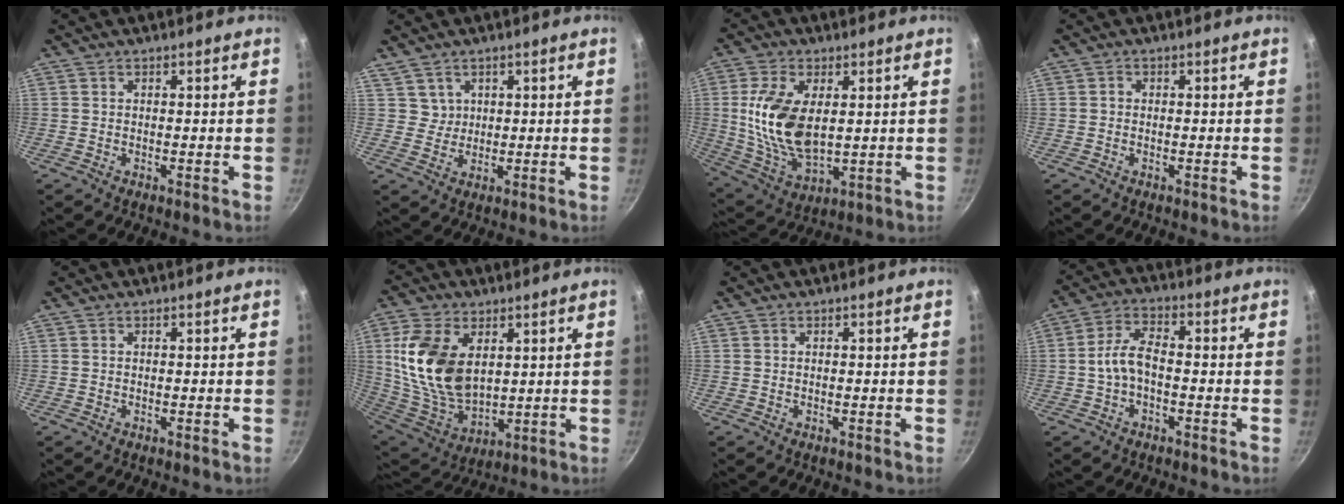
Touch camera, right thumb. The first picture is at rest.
{"total": 2.9, "force": [1.7, 2.4, 0.4], "torque": [0.012, 0.001, 0.033]}
{"total": 15.0, "force": [2.2, 8.2, 12.4], "torque": [-0.235, -0.017, 0.051]}
{"total": 0.5, "force": [-0.1, 0.5, 0.2], "torque": [0.000, 0.003, -0.004]}
{"total": 0.0}
{"total": 18.0, "force": [4.4, 11.2, 13.4], "torque": [-0.245, -0.030, 0.100]}
{"total": 0.0}
{"total": 9.0, "force": [-0.7, 4.9, 7.5], "torque": [-0.132, 0.034, -0.021]}